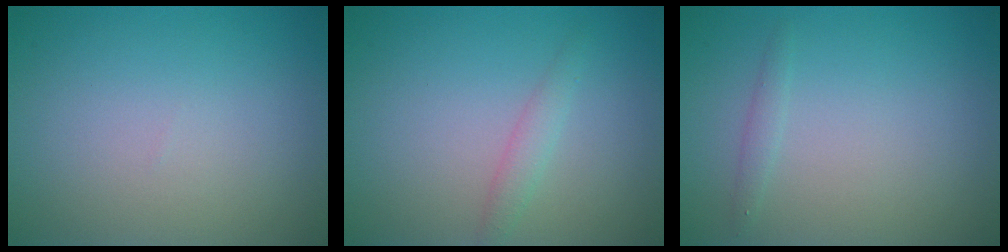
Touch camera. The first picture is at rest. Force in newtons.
{"total": 1.4, "press": 1.4, "slide": 0.1}
{"total": 0.8, "press": 0.8, "slide": 0.1}